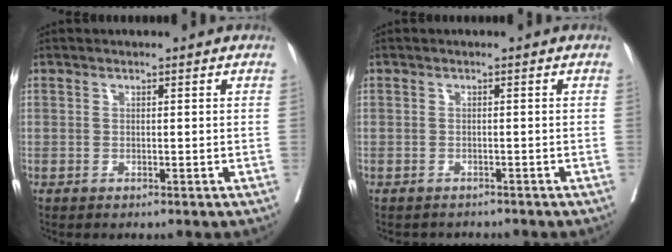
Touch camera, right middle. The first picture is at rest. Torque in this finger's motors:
{"motor_torque": [0.00, -0.01, 0.00, 0.00]}